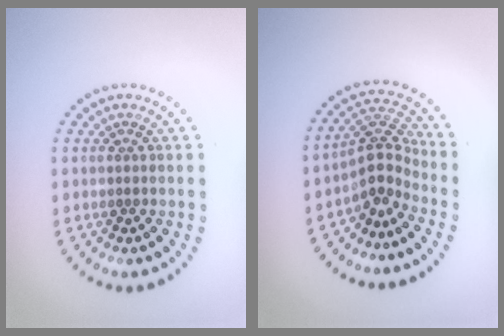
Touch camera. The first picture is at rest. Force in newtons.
{"total": 3.4, "press": 2.6, "slide": 2.2}